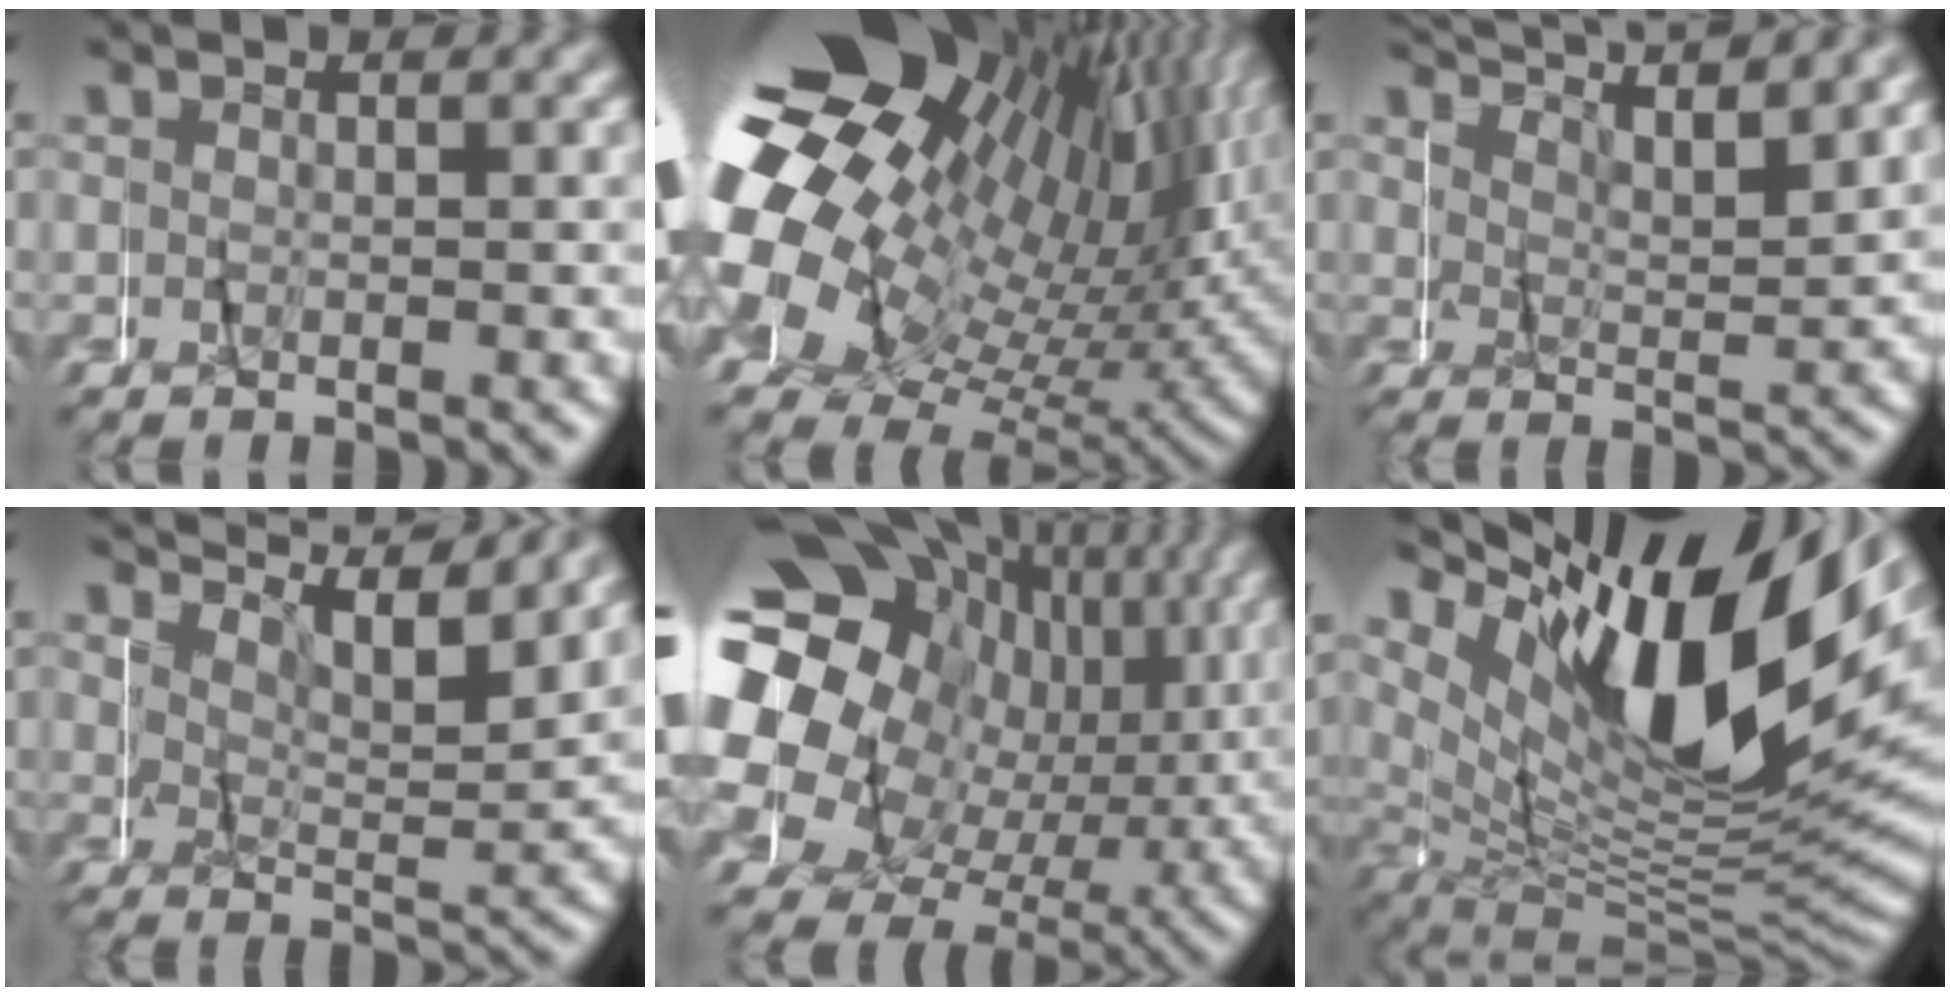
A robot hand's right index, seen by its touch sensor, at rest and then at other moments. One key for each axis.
{"total": 27.3, "fx": 2.0, "fy": 19.8, "fz": 18.6, "tx": -0.291, "ty": -0.009, "tz": 0.011}
{"total": 6.3, "fx": 5.3, "fy": 0.9, "fz": 3.3, "tx": -0.068, "ty": 0.018, "tz": 0.079}
{"total": 5.9, "fx": 4.4, "fy": 1.1, "fz": 3.7, "tx": -0.065, "ty": 0.021, "tz": 0.059}
{"total": 23.5, "fx": 3.2, "fy": 18.5, "fz": 14.1, "tx": -0.256, "ty": -0.004, "tz": 0.028}
{"total": 18.0, "fx": 4.0, "fy": 8.7, "fz": 15.2, "tx": -0.203, "ty": 0.037, "tz": 0.045}